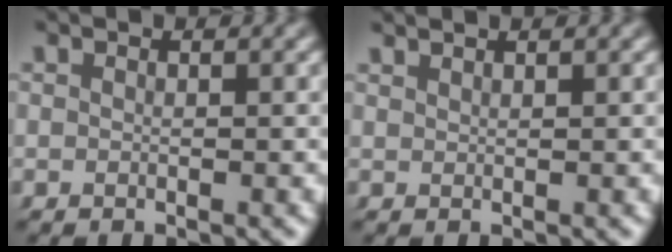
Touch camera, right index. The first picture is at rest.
{"total": 1.0, "force": [1.0, -0.1, 0.3], "torque": [-0.003, 0.001, 0.021]}